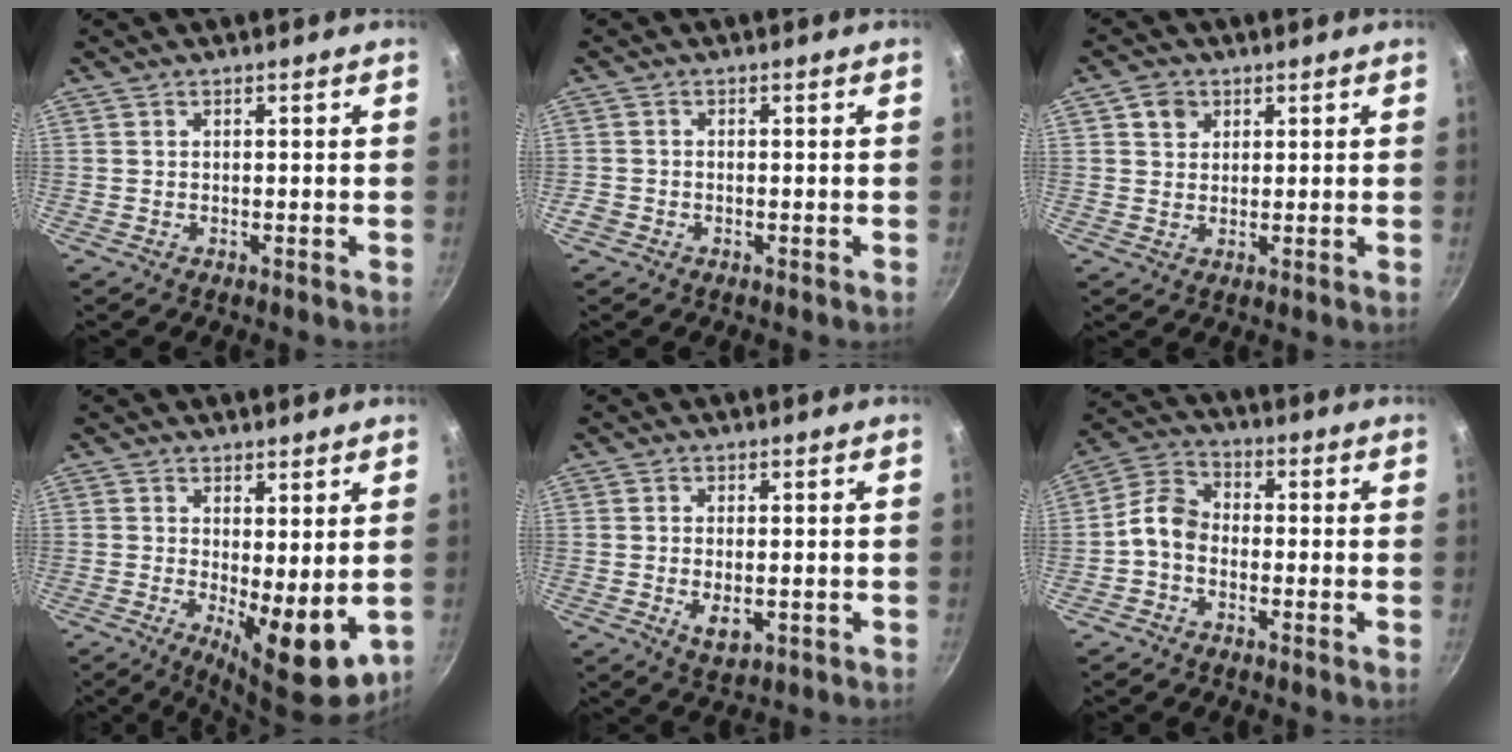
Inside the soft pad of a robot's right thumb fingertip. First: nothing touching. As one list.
[{"total": 1.4, "force": [-0.8, 1.1, 0.5], "torque": [-0.013, 0.001, -0.016]}, {"total": 3.5, "force": [1.6, 2.9, 1.2], "torque": [-0.003, 0.000, 0.027]}, {"total": 9.9, "force": [-0.3, 3.6, 9.2], "torque": [-0.112, -0.016, 0.008]}, {"total": 4.5, "force": [-0.8, 2.4, 3.7], "torque": [-0.063, -0.011, -0.007]}, {"total": 6.5, "force": [-1.9, 4.7, 4.0], "torque": [-0.072, 0.033, -0.055]}]